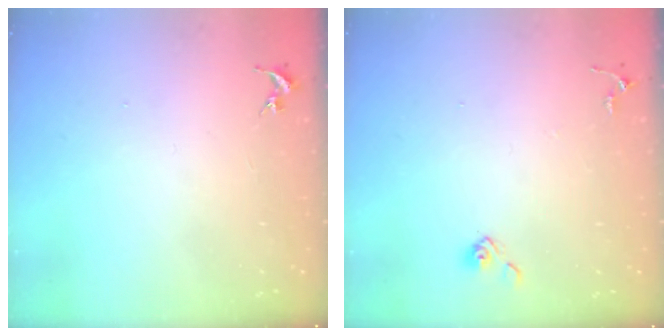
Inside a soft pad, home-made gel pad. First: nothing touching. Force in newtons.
{"total": 5.3, "press": 5.3, "slide": 0.6}